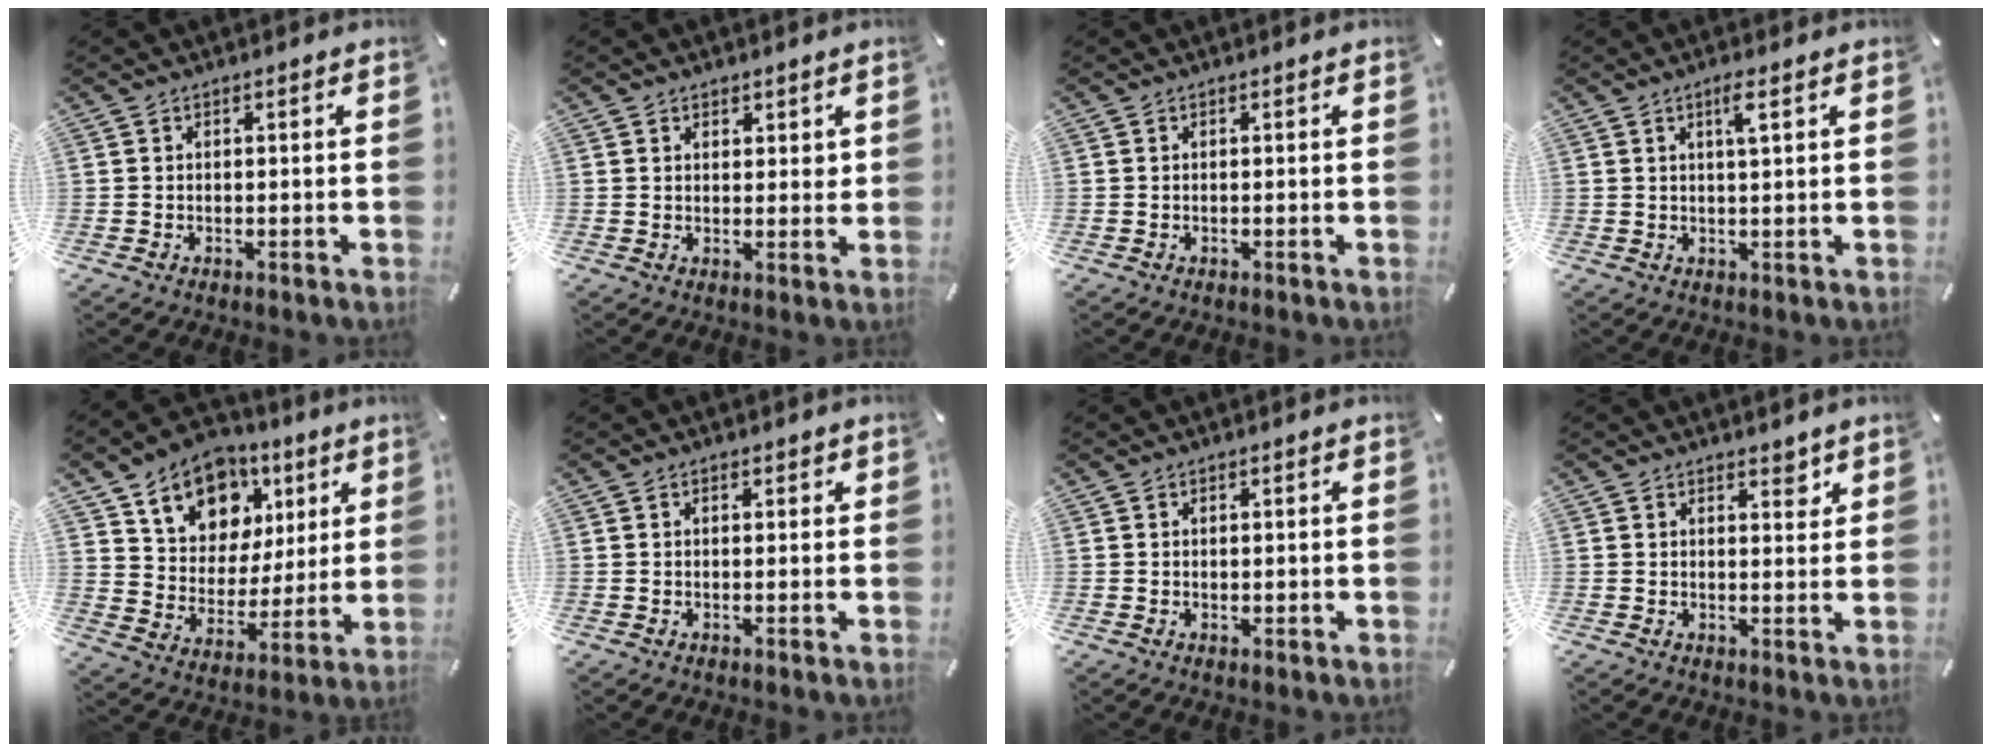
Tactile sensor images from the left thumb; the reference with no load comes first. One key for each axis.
{"total": 2.5, "fx": 1.6, "fy": 1.8, "fz": 0.7, "tx": 0.011, "ty": -0.006, "tz": 0.025}
{"total": 0.0}
{"total": 3.5, "fx": 1.6, "fy": 0.2, "fz": 3.1, "tx": -0.064, "ty": 0.001, "tz": 0.025}
{"total": 14.3, "fx": 7.5, "fy": 11.3, "fz": 4.4, "tx": -0.069, "ty": -0.045, "tz": 0.142}
{"total": 1.0, "fx": 0.4, "fy": 0.8, "fz": 0.5, "tx": -0.010, "ty": 0.005, "tz": 0.006}
{"total": 0.5, "fx": 0.3, "fy": 0.4, "fz": 0.1, "tx": -0.002, "ty": 0.001, "tz": 0.006}
{"total": 3.1, "fx": 2.3, "fy": 1.6, "fz": 1.2, "tx": 0.004, "ty": -0.016, "tz": 0.035}